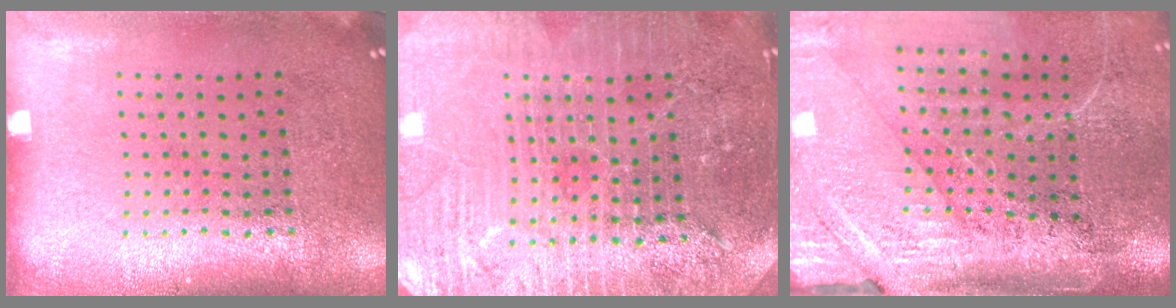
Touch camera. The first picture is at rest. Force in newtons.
{"total": 4.3, "press": 4.0, "slide": 1.4}
{"total": 4.2, "press": 3.6, "slide": 2.1}